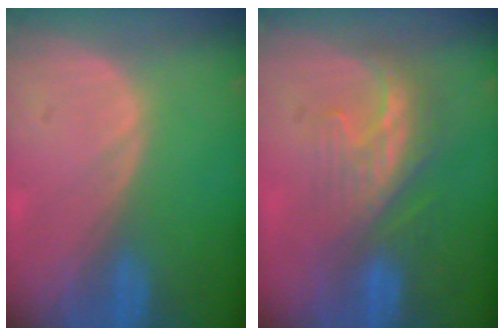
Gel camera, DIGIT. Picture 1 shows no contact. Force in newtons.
{"total": 8.4, "press": 7.2, "slide": 4.3}